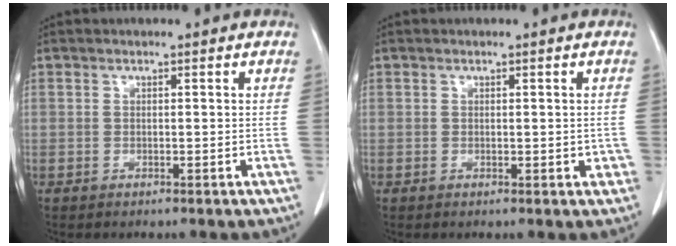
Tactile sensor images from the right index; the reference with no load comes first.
{"total": 1.6, "force": [-0.1, 0.9, 1.3], "torque": [-0.011, -0.001, 0.002]}